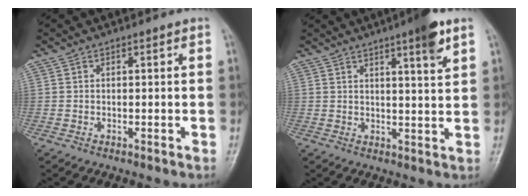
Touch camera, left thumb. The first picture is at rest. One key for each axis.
{"total": 6.8, "fx": 4.0, "fy": 0.7, "fz": 5.5, "tx": -0.074, "ty": -0.021, "tz": 0.056}